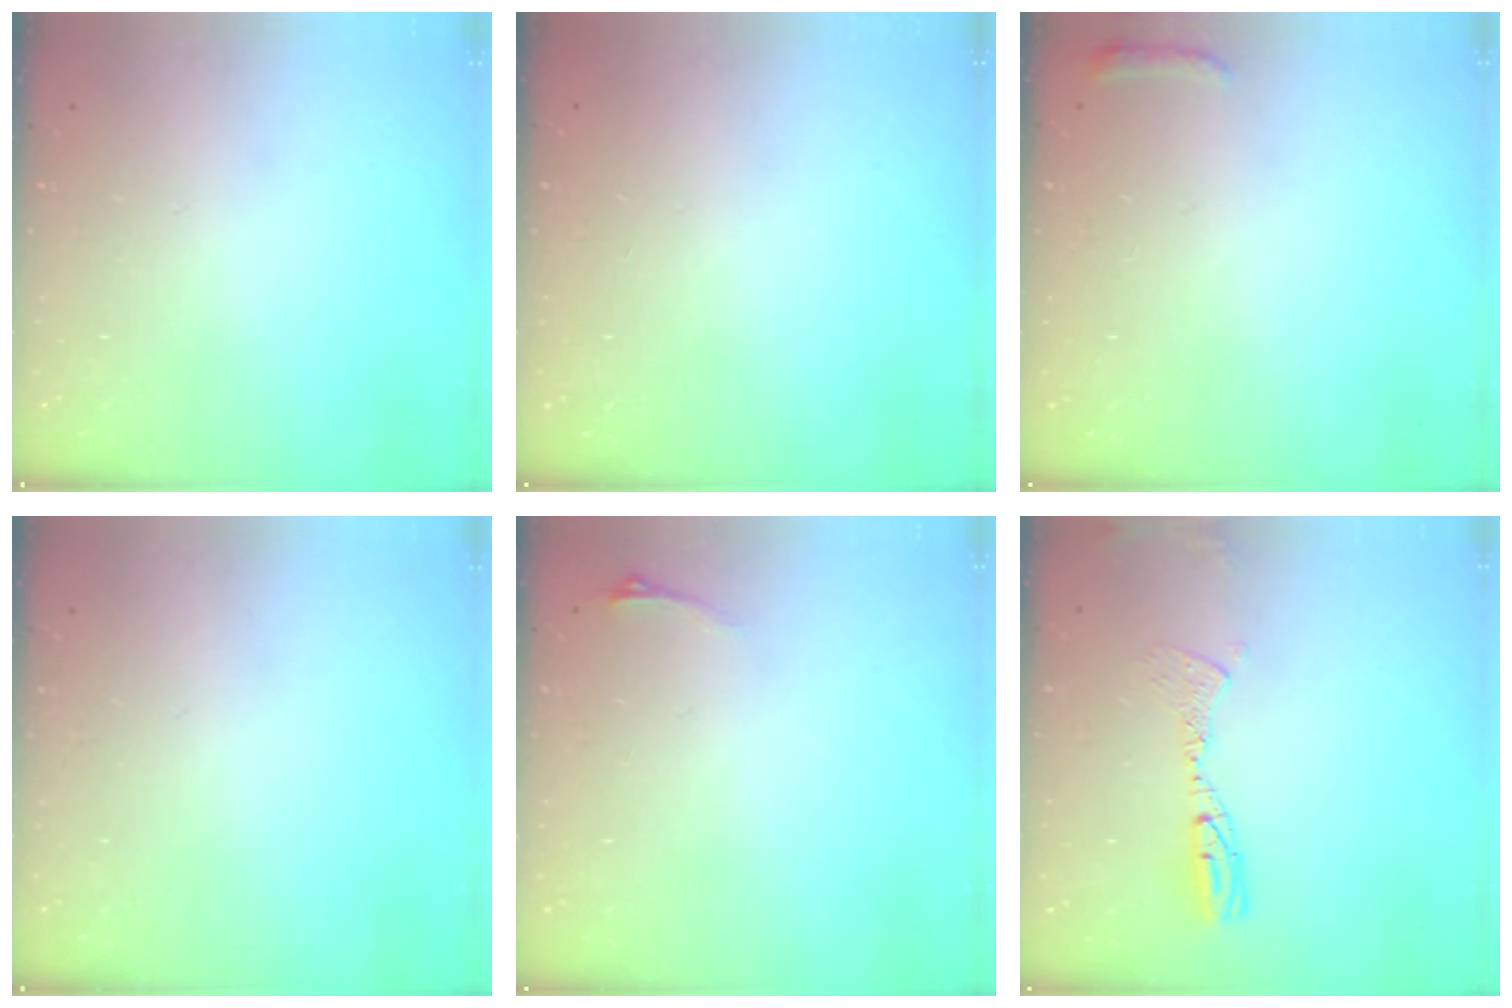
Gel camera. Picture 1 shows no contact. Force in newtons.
{"total": 0.0}
{"total": 4.7, "press": 4.6, "slide": 0.9}
{"total": 0.0}
{"total": 2.9, "press": 2.6, "slide": 1.5}
{"total": 9.6, "press": 9.5, "slide": 1.9}